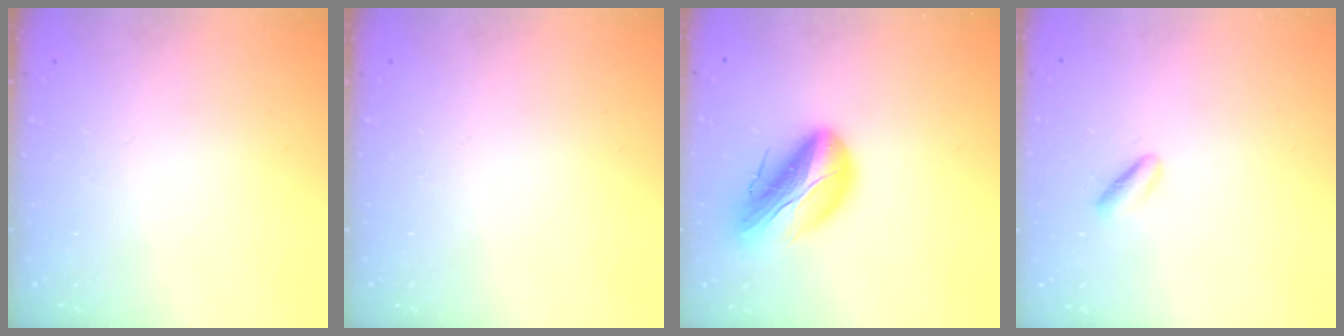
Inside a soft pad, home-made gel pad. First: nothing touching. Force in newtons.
{"total": 0.0}
{"total": 17.3, "press": 16.7, "slide": 4.2}
{"total": 1.6, "press": 1.2, "slide": 1.1}